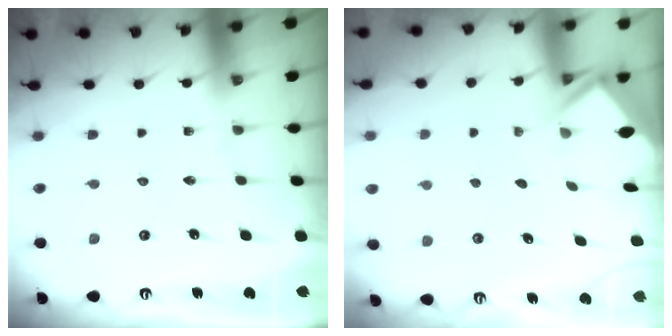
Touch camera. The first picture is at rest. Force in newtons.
{"total": 2.4, "press": 2.4, "slide": 0.1}